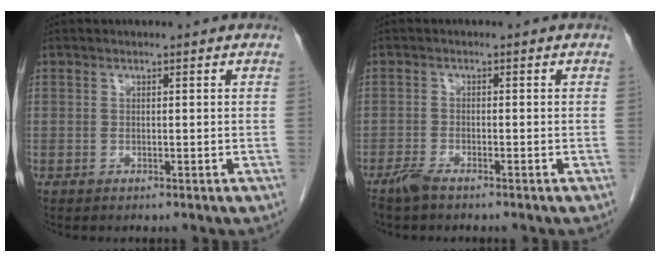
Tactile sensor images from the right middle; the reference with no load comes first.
{"total": 2.2, "force": [-1.8, 0.3, 1.2], "torque": [-0.033, -0.005, -0.037]}